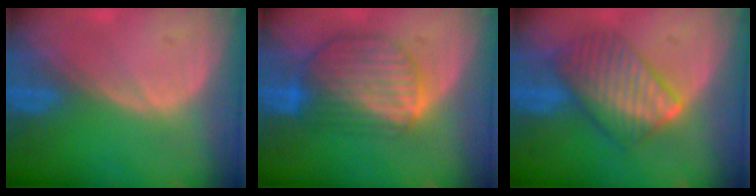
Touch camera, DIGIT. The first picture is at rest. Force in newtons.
{"total": 8.7, "press": 7.7, "slide": 4.1}
{"total": 7.9, "press": 7.9, "slide": 0.3}